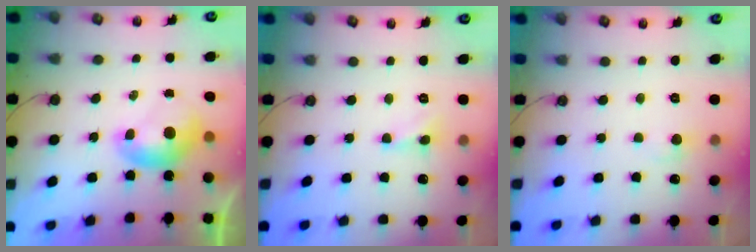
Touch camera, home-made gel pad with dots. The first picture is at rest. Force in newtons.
{"total": 1.6, "press": 1.5, "slide": 0.4}
{"total": 0.6, "press": 0.3, "slide": 0.5}